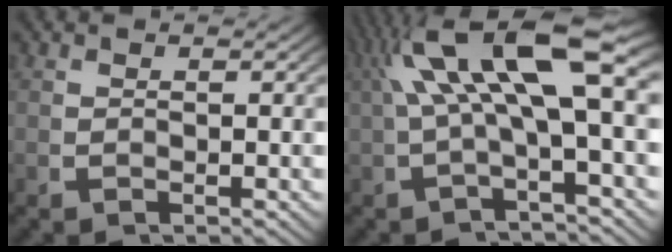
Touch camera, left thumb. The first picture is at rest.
{"total": 8.4, "force": [1.6, 2.9, 7.8], "torque": [-0.138, 0.010, 0.027]}